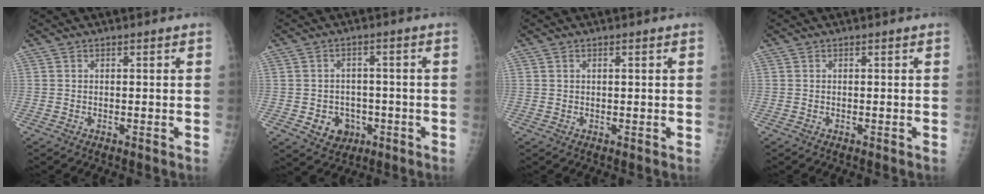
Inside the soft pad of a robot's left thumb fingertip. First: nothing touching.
{"total": 6.1, "force": [-2.1, 5.2, 2.4], "torque": [-0.008, 0.015, -0.024]}
{"total": 0.6, "force": [0.3, 0.3, 0.5], "torque": [-0.008, 0.001, 0.006]}
{"total": 0.0}